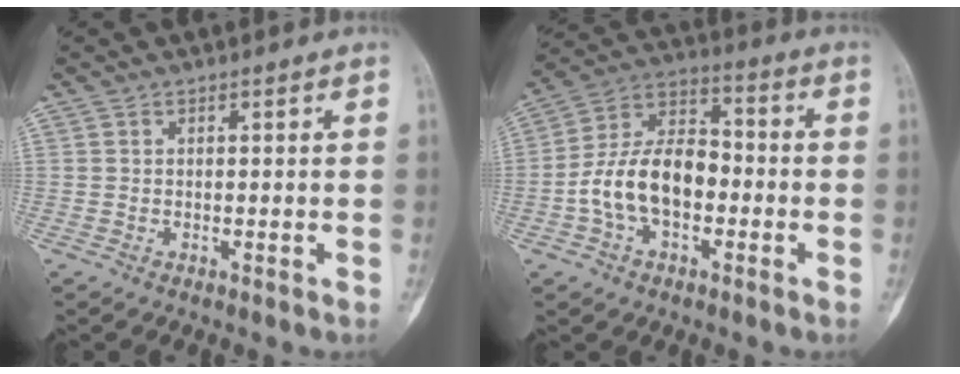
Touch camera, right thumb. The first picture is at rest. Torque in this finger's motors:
{"motor_torque": [1.94, 1.92, 0.89, -0.76, 0.12]}